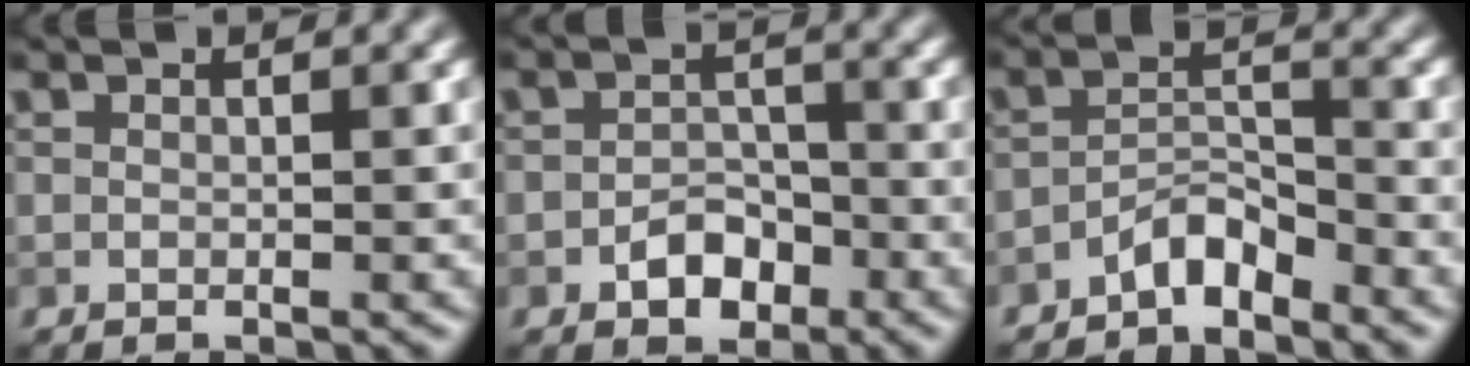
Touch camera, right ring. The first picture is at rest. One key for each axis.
{"total": 3.0, "fx": -1.6, "fy": 2.0, "fz": 1.6, "tx": -0.019, "ty": 0.005, "tz": -0.026}
{"total": 2.9, "fx": -2.4, "fy": 0.9, "fz": 1.3, "tx": -0.020, "ty": 0.016, "tz": -0.047}